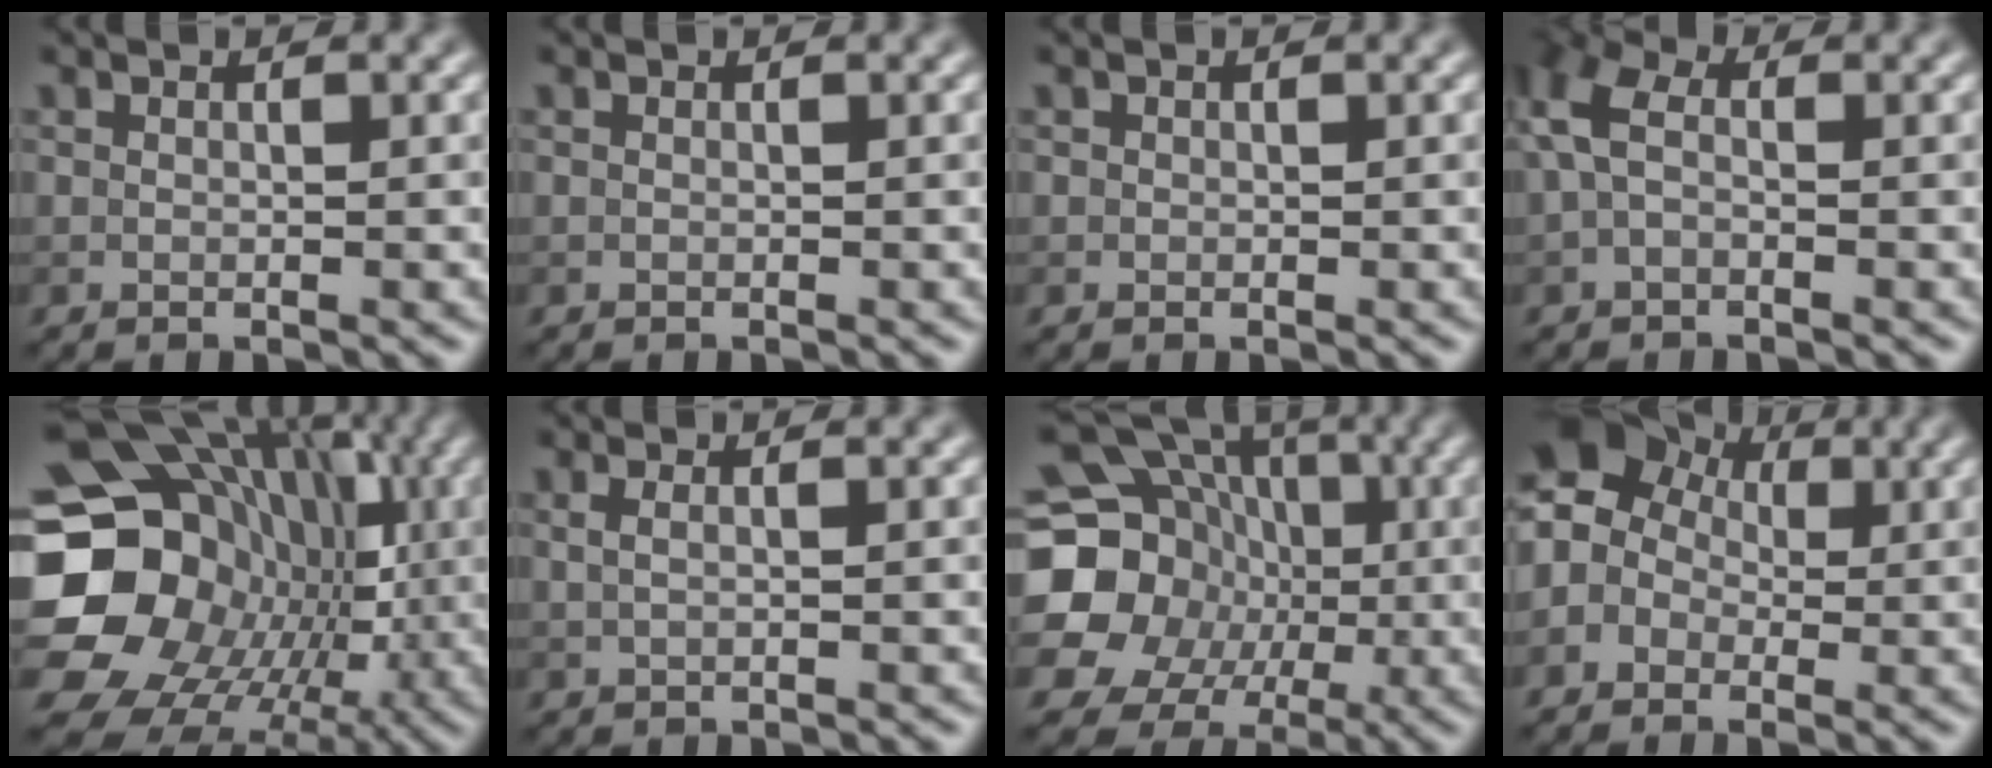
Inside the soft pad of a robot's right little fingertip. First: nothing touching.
{"total": 0.0}
{"total": 0.0}
{"total": 3.9, "force": [-0.1, 2.6, 2.9], "torque": [-0.077, 0.010, -0.013]}
{"total": 19.4, "force": [-0.7, 16.7, 9.8], "torque": [-0.171, -0.006, -0.038]}
{"total": 1.0, "force": [0.2, 0.3, 1.0], "torque": [-0.012, -0.005, -0.004]}
{"total": 20.2, "force": [-1.9, 18.6, 7.8], "torque": [-0.186, -0.004, -0.071]}
{"total": 7.0, "force": [0.9, 6.1, 3.3], "torque": [-0.060, 0.028, -0.024]}